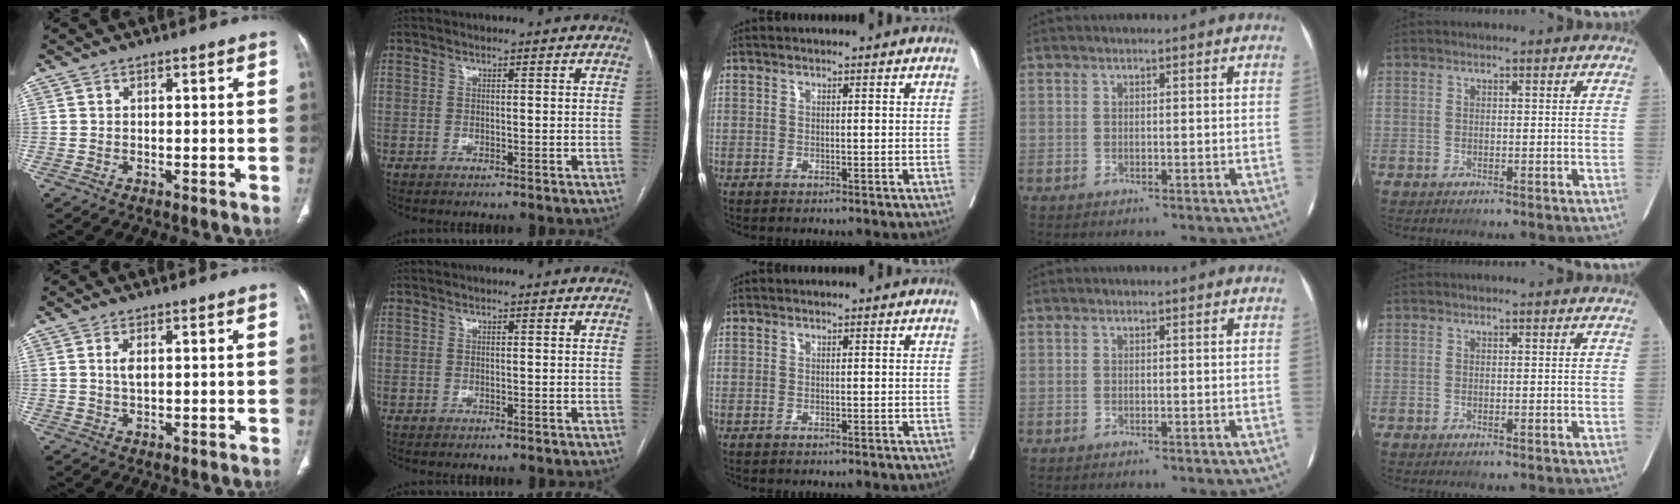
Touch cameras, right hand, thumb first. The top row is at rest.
{"thumb": {"total": 2.0, "force": [0.6, 0.9, 1.7], "torque": [-0.035, -0.002, 0.013]}}